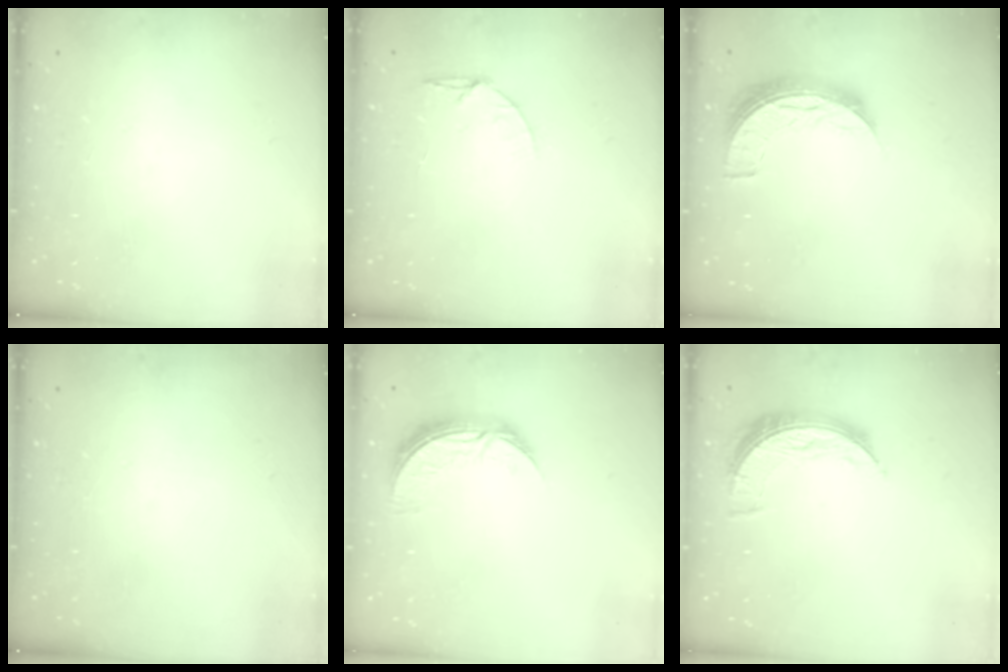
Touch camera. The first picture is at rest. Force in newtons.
{"total": 5.2, "press": 5.1, "slide": 0.6}
{"total": 8.3, "press": 8.3, "slide": 0.4}
{"total": 0.0}
{"total": 8.5, "press": 8.5, "slide": 0.3}
{"total": 7.8, "press": 7.8, "slide": 0.3}